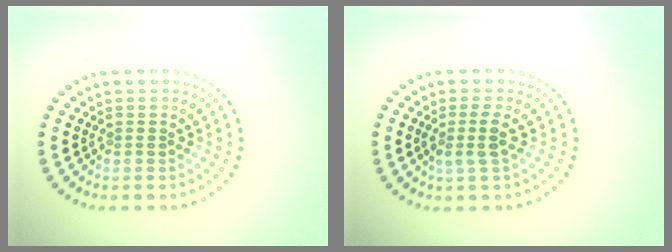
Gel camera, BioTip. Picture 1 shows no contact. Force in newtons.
{"total": 1.9, "press": 1.5, "slide": 1.2}